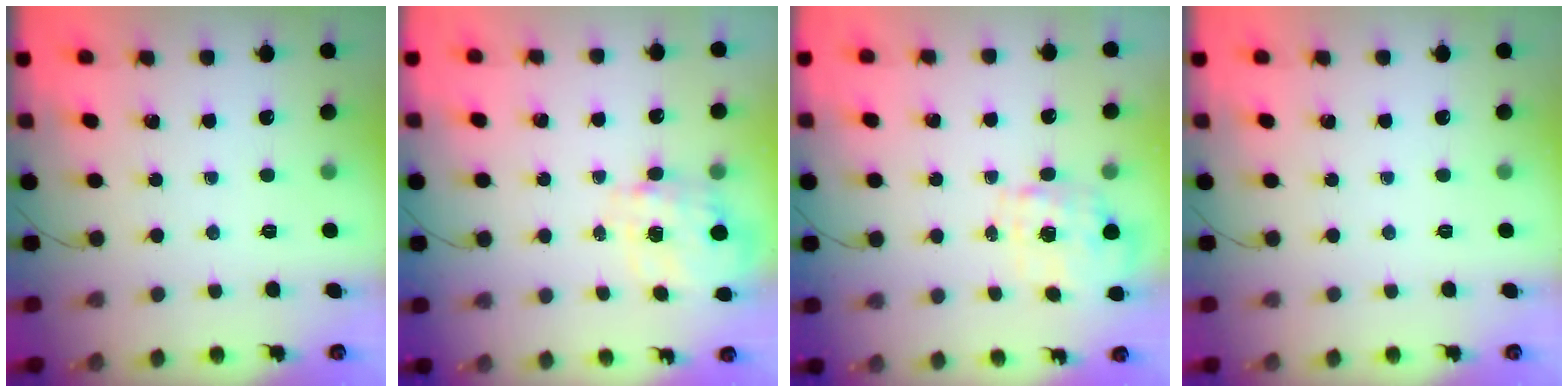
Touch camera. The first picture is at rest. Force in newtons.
{"total": 3.6, "press": 3.5, "slide": 1.0}
{"total": 1.6, "press": 1.5, "slide": 0.5}
{"total": 0.0}